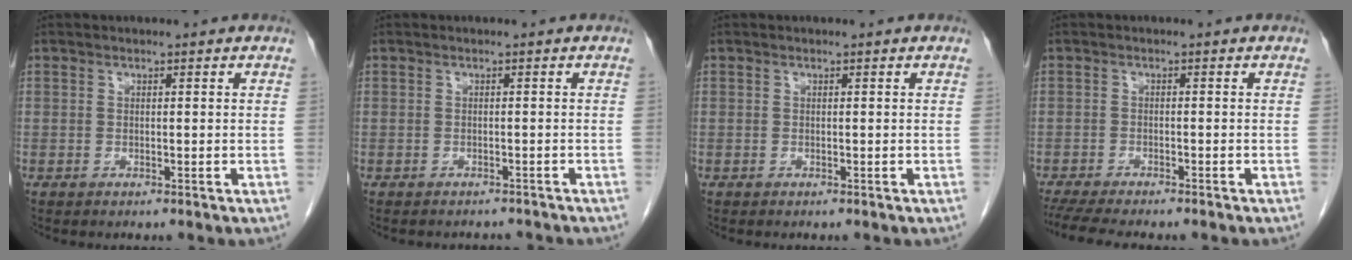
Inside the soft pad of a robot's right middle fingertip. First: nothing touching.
{"total": 5.1, "force": [-4.8, 1.6, 1.0], "torque": [-0.007, 0.001, -0.051]}
{"total": 0.0}
{"total": 8.7, "force": [-7.5, 1.1, 4.4], "torque": [-0.065, -0.012, -0.114]}